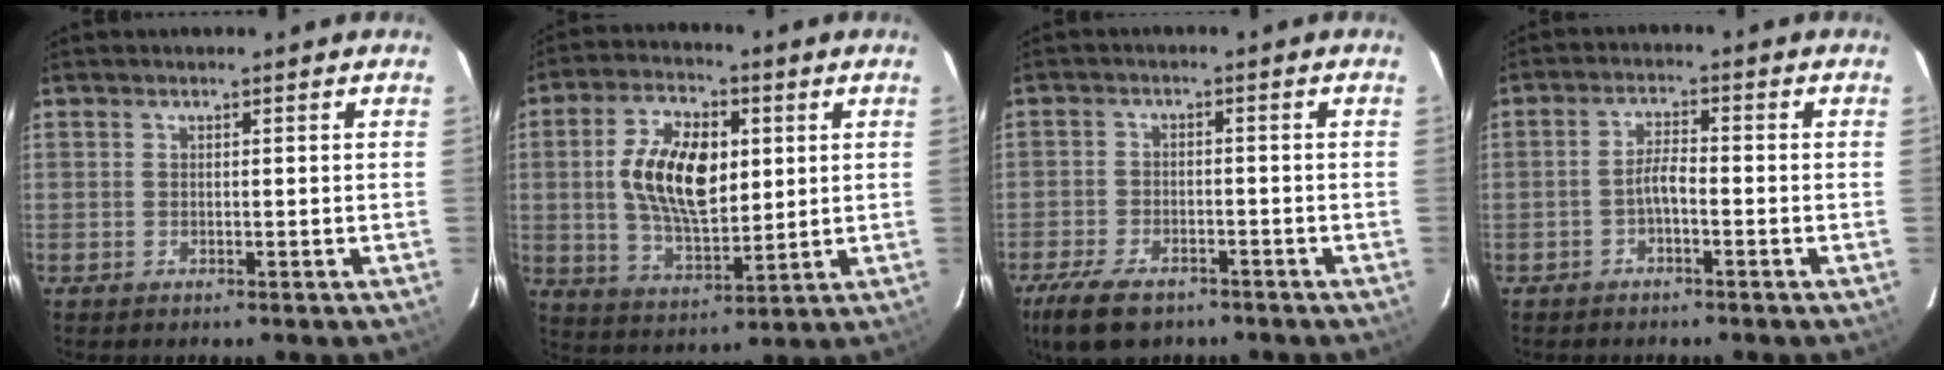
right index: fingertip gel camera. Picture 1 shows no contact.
{"total": 14.1, "force": [2.3, 7.6, 11.7], "torque": [-0.220, 0.011, 0.048]}
{"total": 9.7, "force": [-7.0, 4.5, 5.1], "torque": [-0.134, -0.017, -0.125]}
{"total": 2.9, "force": [-1.6, 0.7, 2.3], "torque": [-0.050, 0.009, -0.031]}